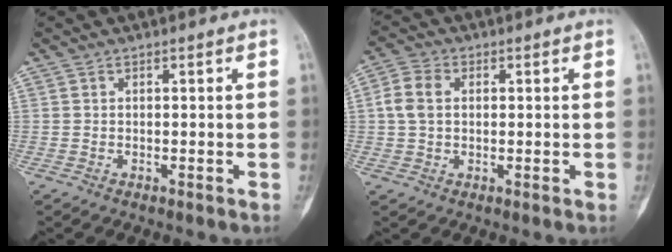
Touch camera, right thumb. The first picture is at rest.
{"total": 5.5, "force": [0.6, 4.1, 3.6], "torque": [-0.078, 0.014, 0.010]}